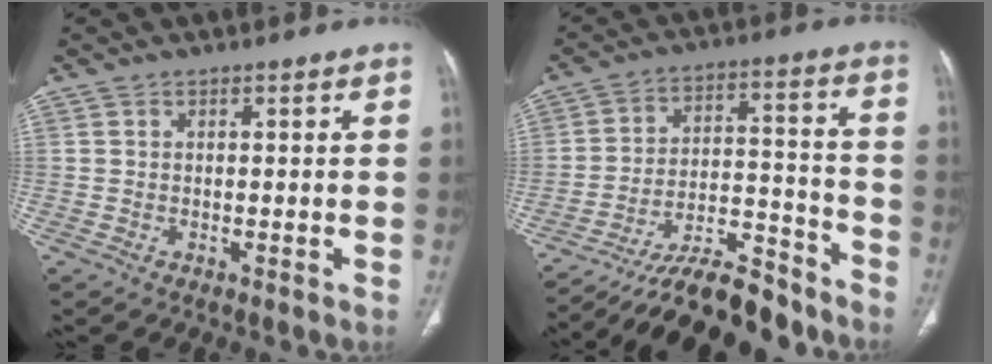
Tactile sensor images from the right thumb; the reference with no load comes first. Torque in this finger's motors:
{"motor_torque": [4.65, 0.36, 0.84, -1.93, 0.06]}